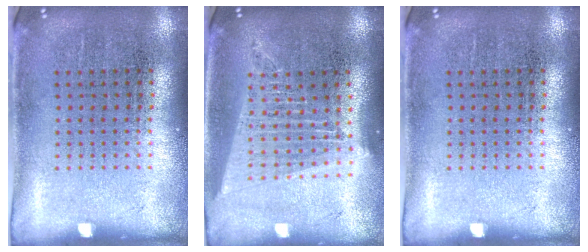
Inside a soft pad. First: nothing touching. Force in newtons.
{"total": 1.8, "press": 1.5, "slide": 0.9}
{"total": 0.0}